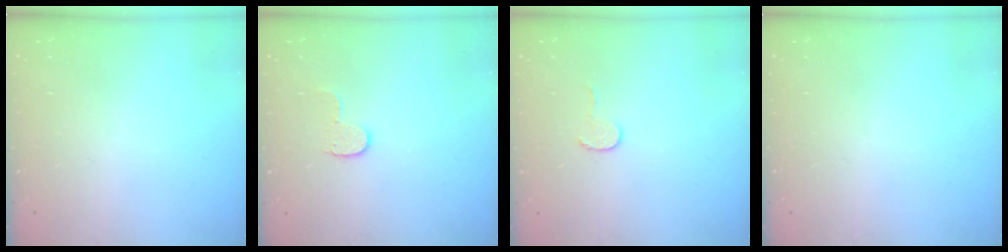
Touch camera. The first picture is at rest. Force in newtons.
{"total": 6.1, "press": 6.1, "slide": 0.4}
{"total": 3.7, "press": 3.7, "slide": 0.4}
{"total": 0.0}